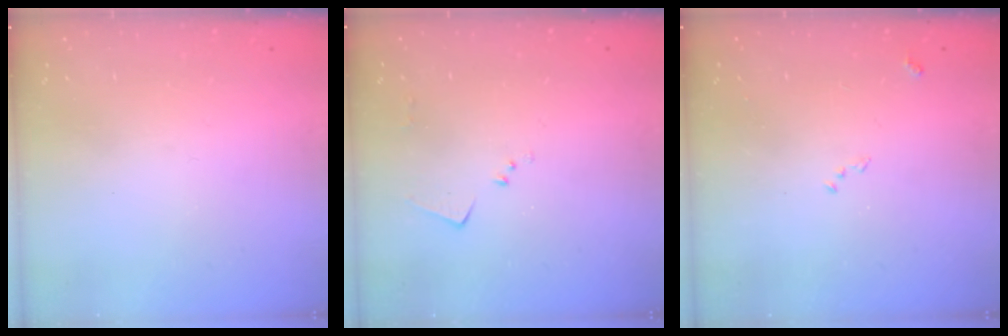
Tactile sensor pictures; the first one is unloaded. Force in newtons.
{"total": 6.4, "press": 6.4, "slide": 0.8}
{"total": 8.4, "press": 8.3, "slide": 0.9}